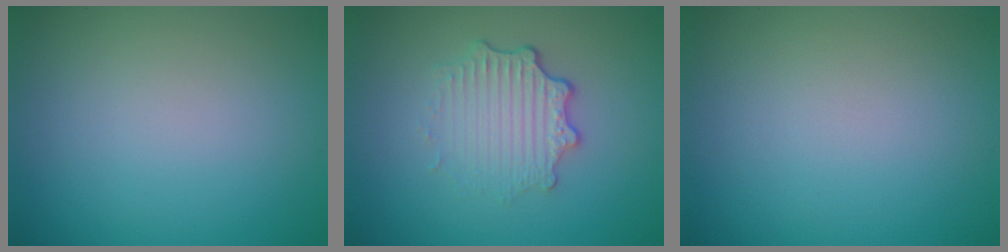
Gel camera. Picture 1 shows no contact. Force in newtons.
{"total": 3.4, "press": 2.6, "slide": 2.1}
{"total": 0.0}